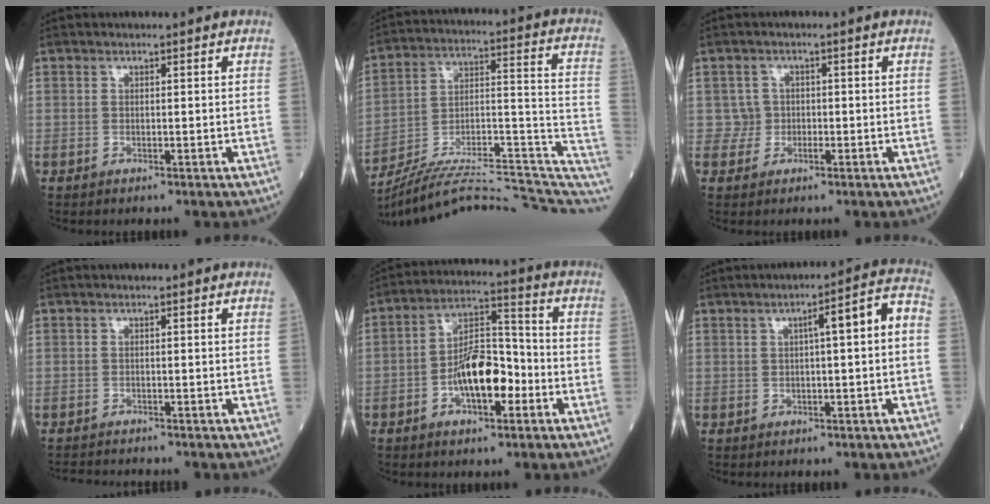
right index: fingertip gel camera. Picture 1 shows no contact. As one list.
[{"total": 25.2, "force": [-22.8, 2.8, 10.3], "torque": [-0.118, 0.034, -0.340]}, {"total": 2.0, "force": [-0.5, 2.0, -0.1], "torque": [0.011, 0.009, -0.011]}, {"total": 4.0, "force": [-3.9, 0.2, 1.0], "torque": [-0.011, -0.011, -0.062]}, {"total": 10.1, "force": [-3.2, 4.0, 8.7], "torque": [-0.160, 0.021, -0.058]}, {"total": 6.2, "force": [0.4, 0.4, 6.2], "torque": [-0.086, 0.022, 0.001]}]